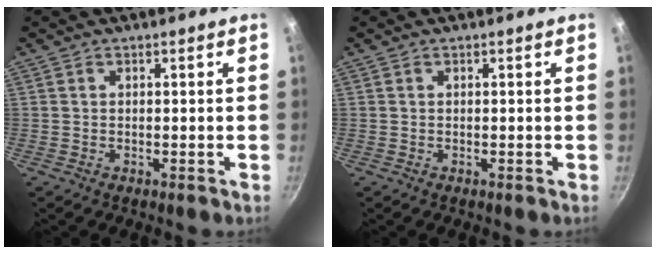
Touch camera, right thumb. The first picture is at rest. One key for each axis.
{"total": 0.0}